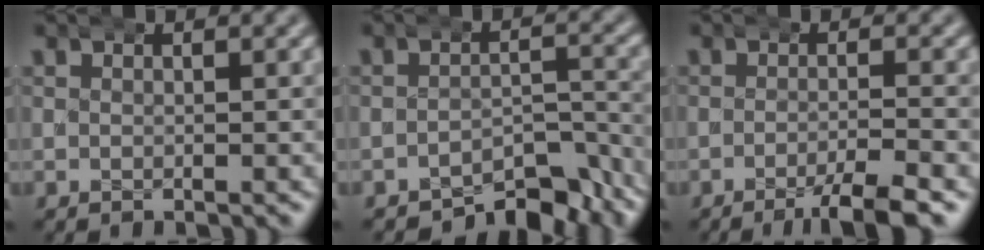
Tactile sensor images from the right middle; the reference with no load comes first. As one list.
[{"total": 6.7, "force": [-5.7, 2.2, 2.7], "torque": [-0.026, -0.009, -0.088]}, {"total": 3.9, "force": [-2.5, 0.2, 3.0], "torque": [-0.044, 0.001, -0.046]}]